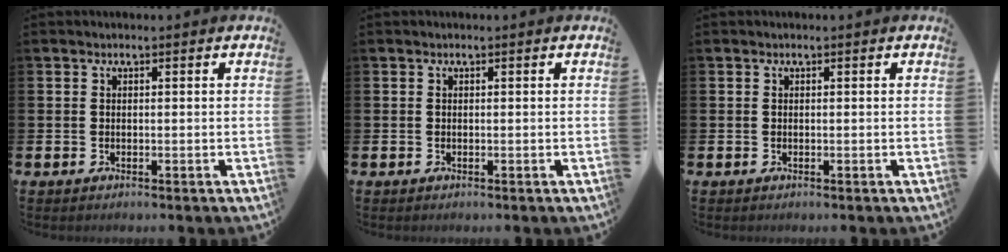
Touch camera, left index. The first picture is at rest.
{"total": 0.0}
{"total": 0.0}